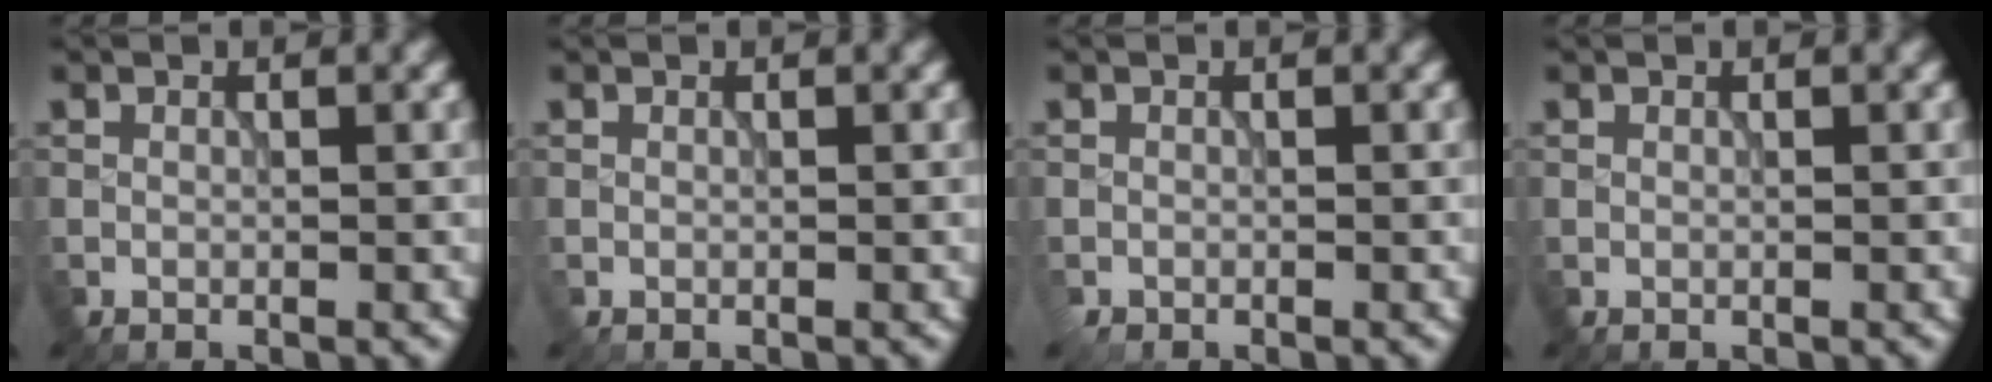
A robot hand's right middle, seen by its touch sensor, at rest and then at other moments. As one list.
[{"total": 0.0}, {"total": 0.9, "force": [-0.6, 0.5, 0.4], "torque": [-0.010, -0.003, -0.011]}, {"total": 0.0}]